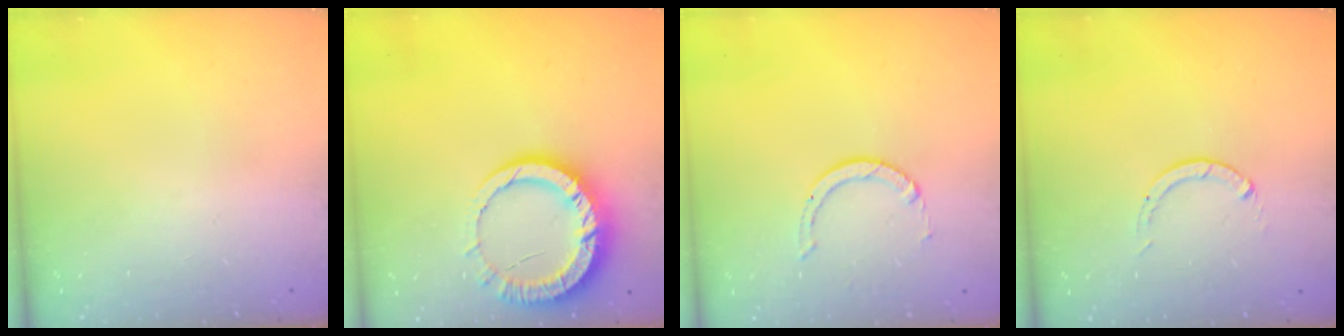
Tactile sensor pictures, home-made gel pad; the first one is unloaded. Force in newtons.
{"total": 12.7, "press": 12.6, "slide": 1.4}
{"total": 1.5, "press": 1.5, "slide": 0.2}
{"total": 0.0}